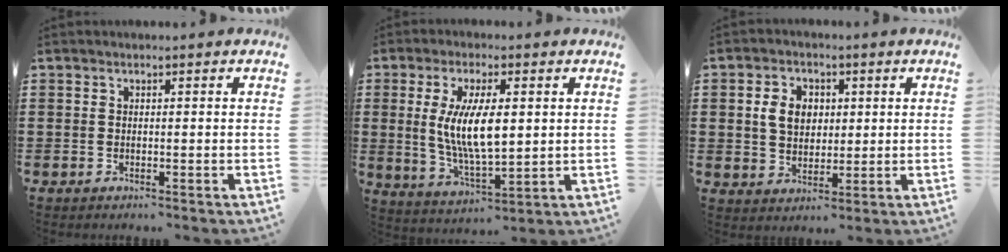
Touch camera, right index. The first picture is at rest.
{"total": 9.7, "force": [1.1, 3.5, 9.0], "torque": [-0.191, 0.000, 0.014]}
{"total": 5.5, "force": [1.0, 4.2, 3.4], "torque": [-0.087, 0.012, 0.013]}